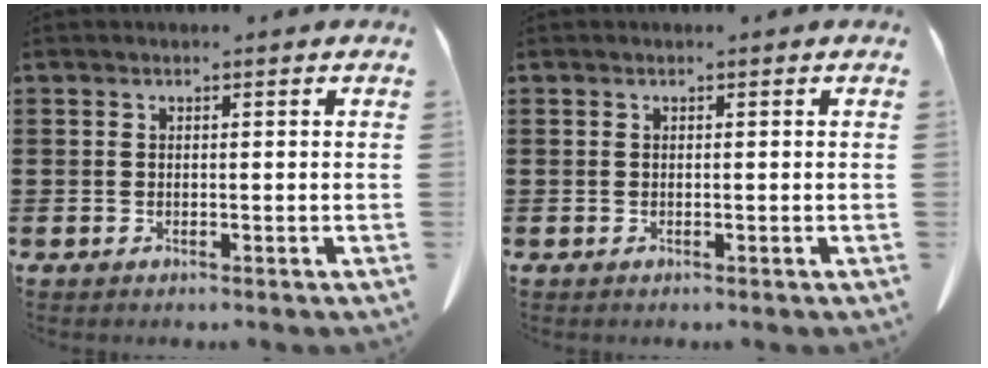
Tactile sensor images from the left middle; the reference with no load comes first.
{"total": 0.0}